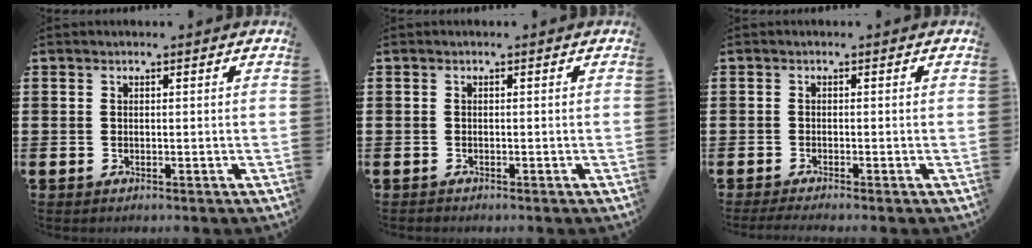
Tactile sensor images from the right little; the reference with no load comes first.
{"total": 0.0}
{"total": 0.9, "force": [-0.6, 0.0, 0.6], "torque": [-0.009, -0.002, -0.013]}